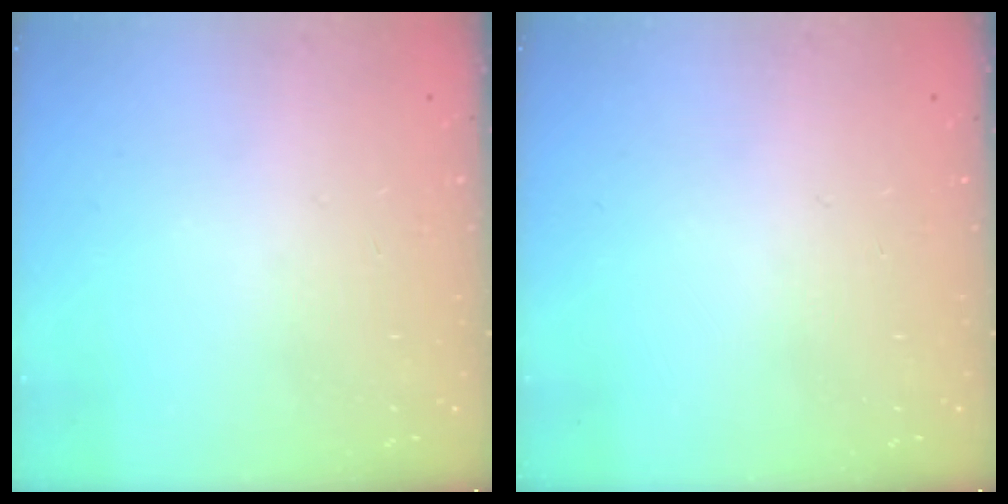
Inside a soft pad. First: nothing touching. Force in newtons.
{"total": 0.0}